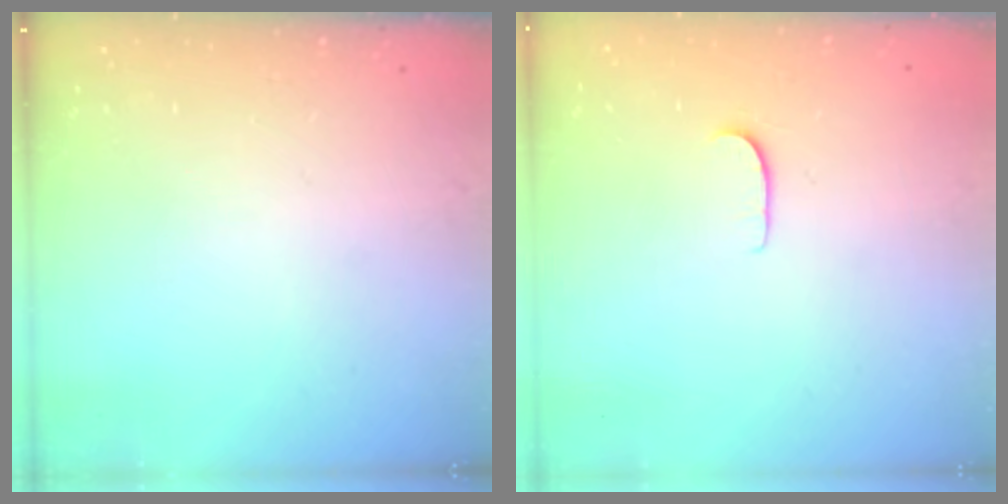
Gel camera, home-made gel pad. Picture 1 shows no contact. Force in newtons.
{"total": 4.2, "press": 4.2, "slide": 0.4}